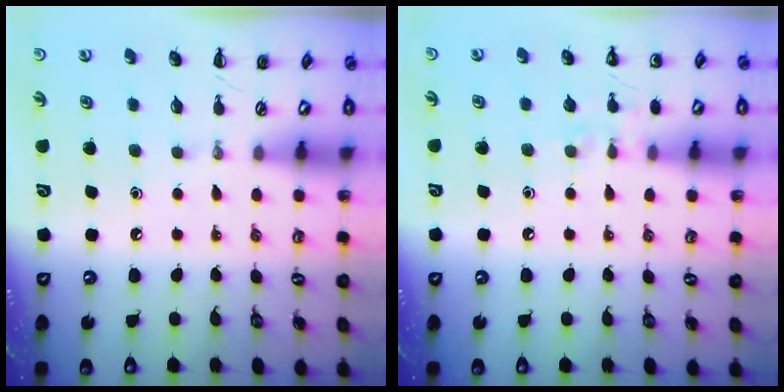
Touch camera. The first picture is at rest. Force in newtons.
{"total": 6.8, "press": 6.6, "slide": 1.9}